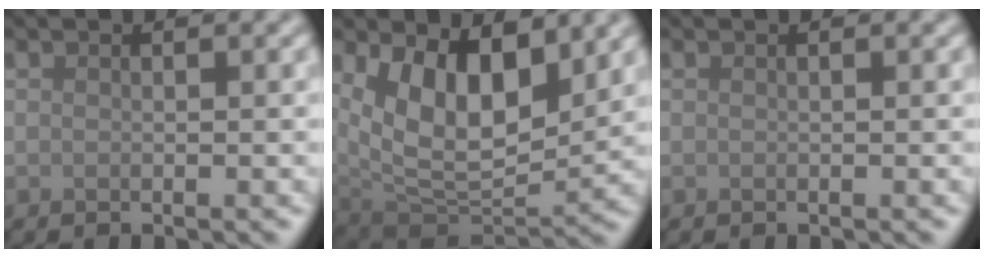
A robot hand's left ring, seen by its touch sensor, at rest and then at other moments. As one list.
[{"total": 8.9, "force": [2.8, 4.7, 7.1], "torque": [-0.128, -0.021, 0.049]}, {"total": 0.0}]